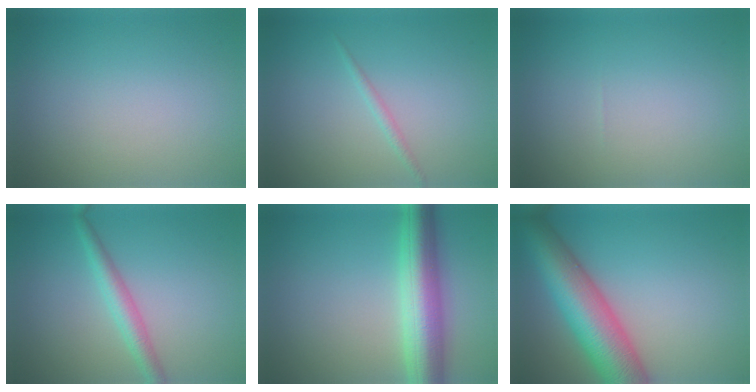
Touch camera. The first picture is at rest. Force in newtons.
{"total": 0.9, "press": 0.9, "slide": 0.1}
{"total": 0.0}
{"total": 2.7, "press": 2.7, "slide": 0.1}
{"total": 7.2, "press": 7.2, "slide": 0.1}
{"total": 9.9, "press": 9.9, "slide": 0.4}